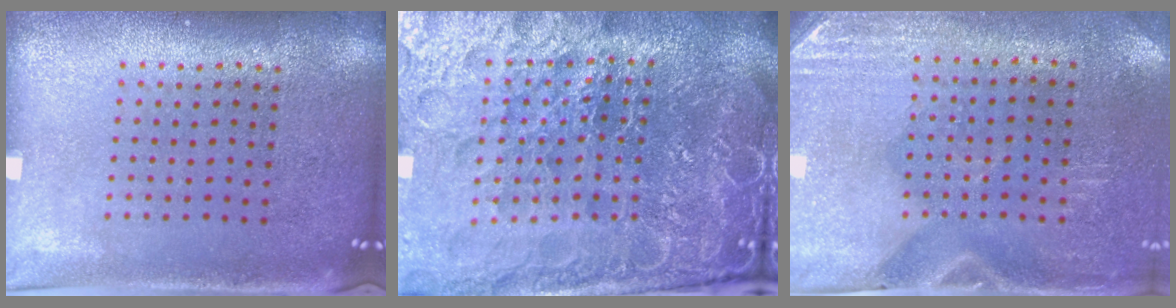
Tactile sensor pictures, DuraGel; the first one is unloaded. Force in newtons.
{"total": 6.9, "press": 6.0, "slide": 3.3}
{"total": 3.0, "press": 2.6, "slide": 1.5}